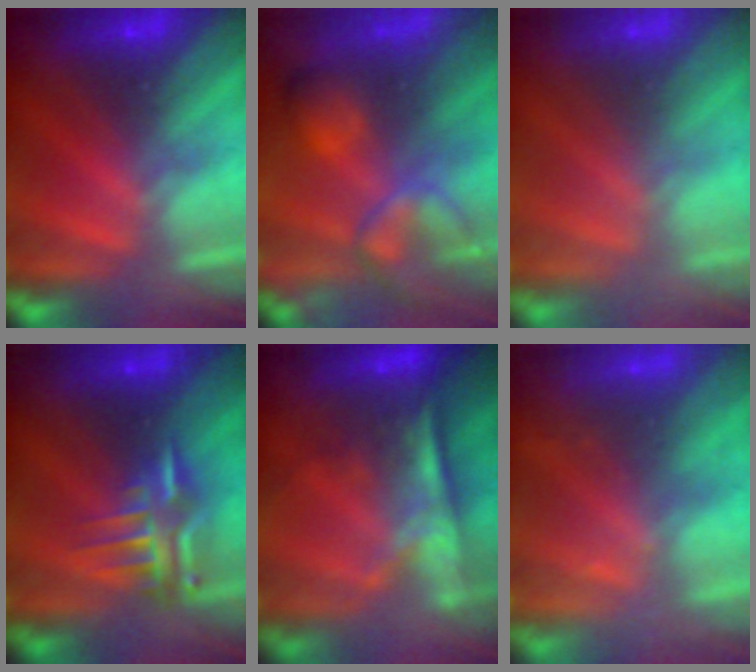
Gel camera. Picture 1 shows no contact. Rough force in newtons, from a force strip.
{"total": 7.0}
{"total": 2.9}
{"total": 8.1}
{"total": 6.7}
{"total": 2.3}